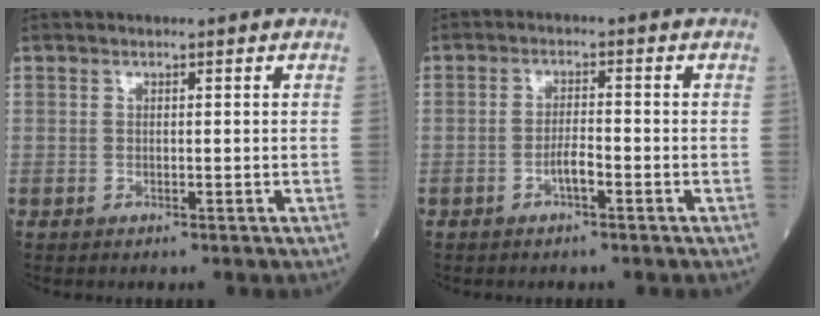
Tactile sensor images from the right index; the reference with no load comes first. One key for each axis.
{"total": 2.5, "fx": -1.3, "fy": 0.4, "fz": 2.2, "tx": -0.036, "ty": 0.003, "tz": -0.023}